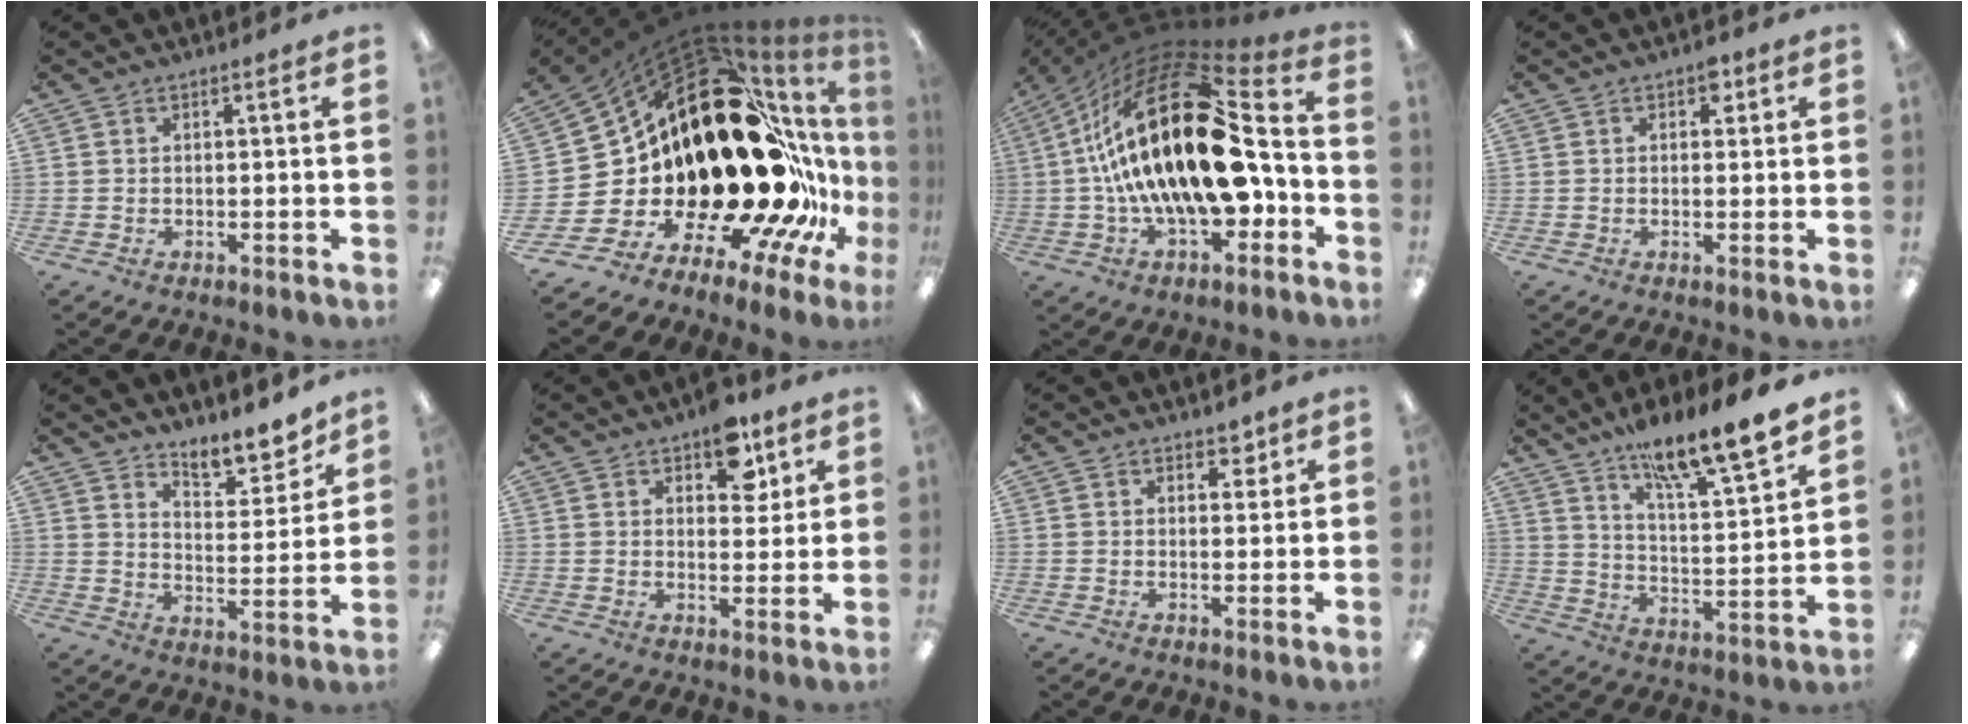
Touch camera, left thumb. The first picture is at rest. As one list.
[{"total": 38.9, "force": [1.9, 18.0, 34.4], "torque": [-0.530, -0.117, 0.092]}, {"total": 31.5, "force": [0.9, 15.0, 27.7], "torque": [-0.537, -0.007, 0.010]}, {"total": 3.3, "force": [1.4, 2.1, 2.0], "torque": [-0.019, -0.001, 0.019]}, {"total": 9.5, "force": [8.7, 3.0, 2.6], "torque": [-0.017, -0.076, 0.154]}, {"total": 8.6, "force": [5.4, 4.9, 4.6], "torque": [-0.049, -0.016, 0.092]}, {"total": 3.6, "force": [2.6, 2.1, 1.3], "torque": [0.002, -0.012, 0.041]}, {"total": 15.5, "force": [13.2, 1.9, 8.0], "torque": [-0.121, -0.100, 0.215]}]